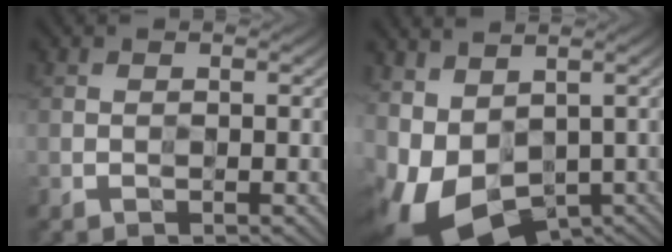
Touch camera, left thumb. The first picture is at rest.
{"total": 13.2, "force": [-2.0, 8.7, 9.8], "torque": [-0.209, -0.037, 0.032]}